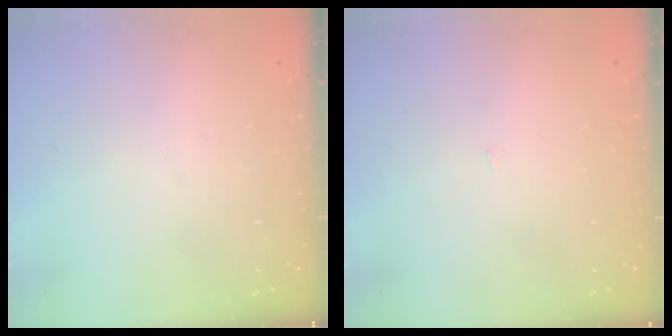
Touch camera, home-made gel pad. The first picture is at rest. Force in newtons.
{"total": 0.9, "press": 0.9, "slide": 0.0}